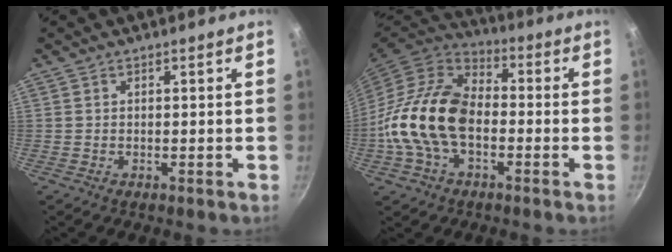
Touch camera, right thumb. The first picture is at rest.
{"total": 18.4, "force": [-2.7, 11.8, 13.8], "torque": [-0.234, 0.035, -0.066]}